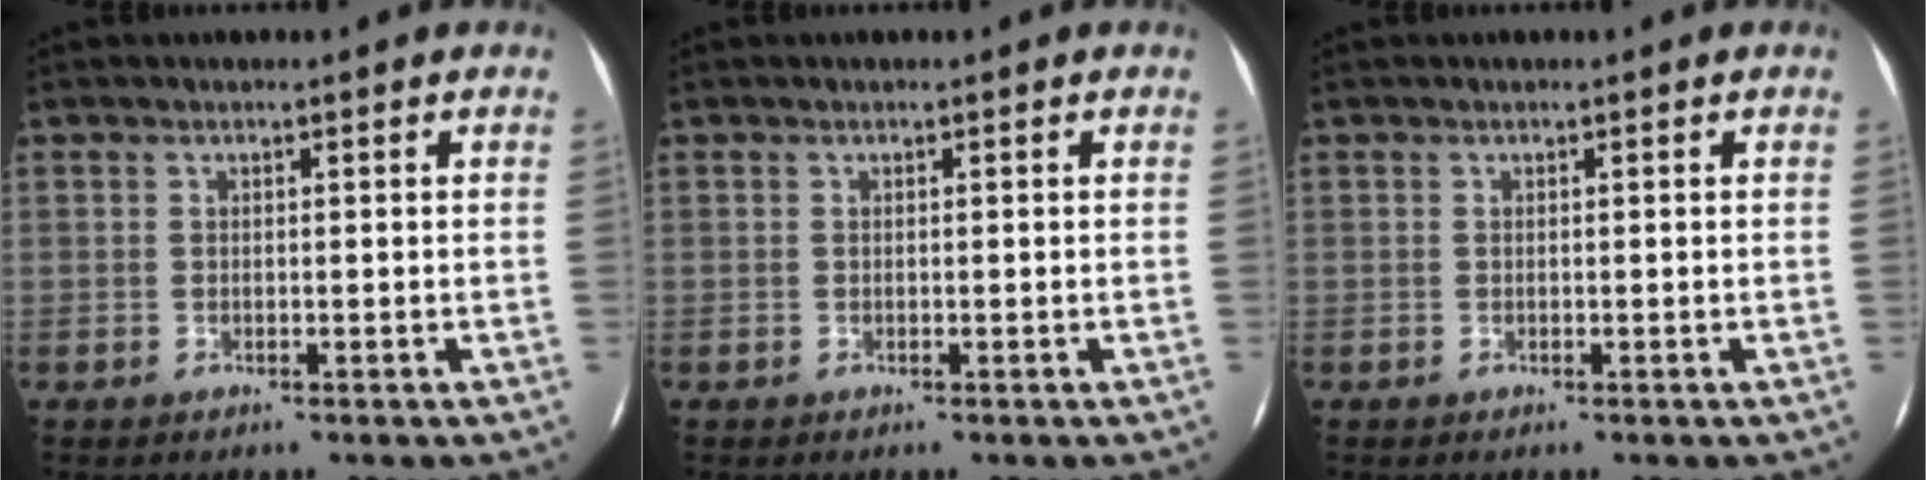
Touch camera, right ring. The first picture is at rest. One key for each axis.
{"total": 0.0}
{"total": 0.0}